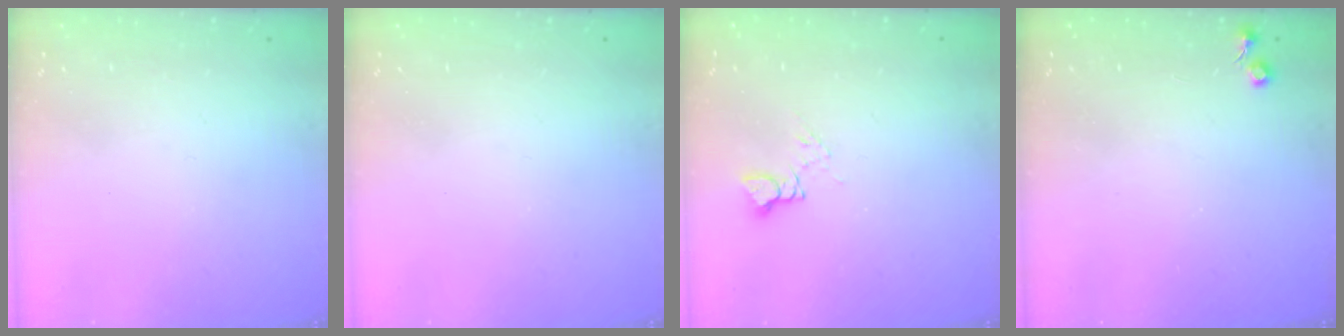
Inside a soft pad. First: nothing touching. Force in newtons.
{"total": 0.0}
{"total": 6.1, "press": 6.1, "slide": 0.6}
{"total": 4.6, "press": 4.5, "slide": 0.6}